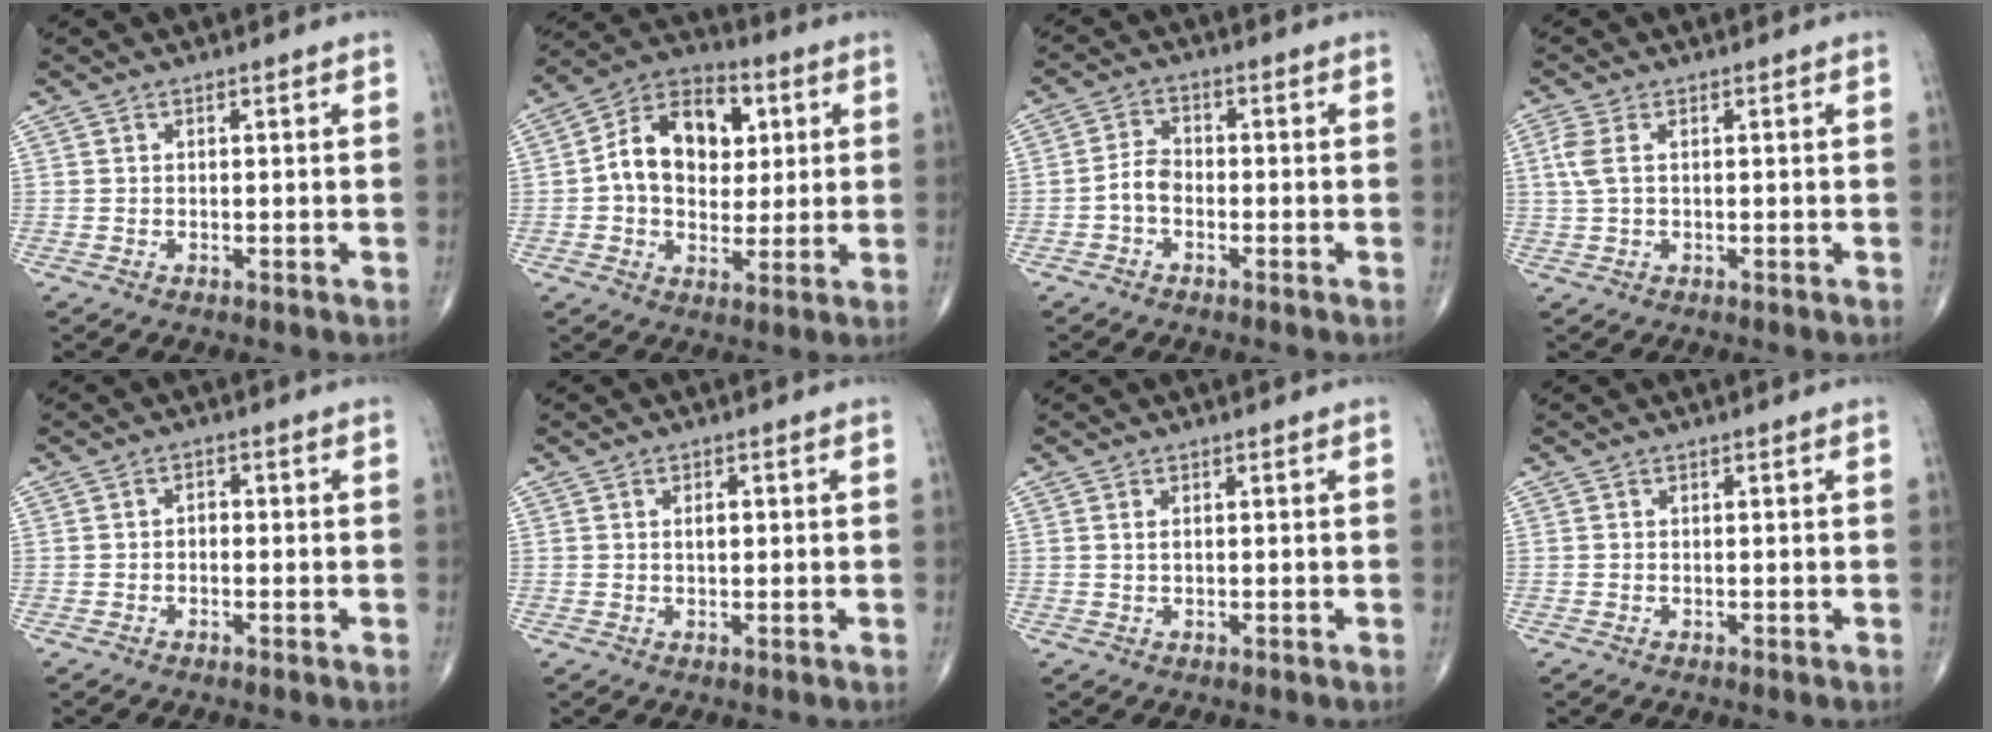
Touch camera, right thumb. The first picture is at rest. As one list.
[{"total": 15.5, "force": [2.6, 10.8, 10.8], "torque": [-0.133, 0.014, 0.036]}, {"total": 3.8, "force": [-1.4, 2.5, 2.5], "torque": [-0.039, 0.017, -0.035]}, {"total": 3.6, "force": [0.6, 1.9, 3.0], "torque": [-0.092, 0.006, 0.012]}, {"total": 1.5, "force": [-0.3, 1.0, 1.0], "torque": [-0.007, 0.006, -0.010]}, {"total": 1.7, "force": [0.3, 0.8, 1.5], "torque": [-0.022, 0.000, 0.003]}, {"total": 0.8, "force": [0.3, 0.3, 0.7], "torque": [-0.015, 0.000, 0.006]}, {"total": 0.0}]